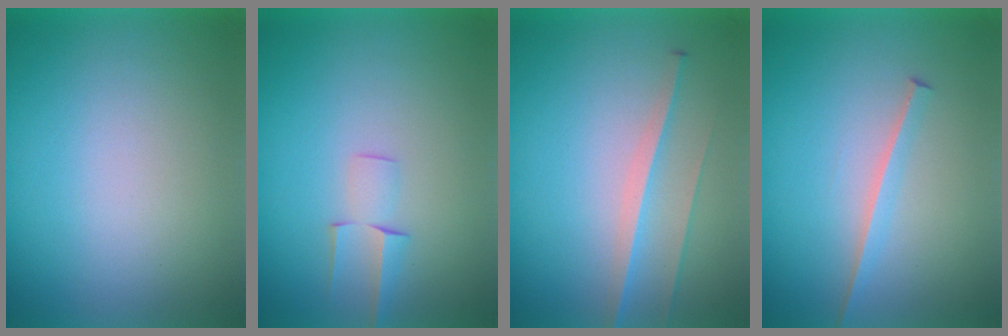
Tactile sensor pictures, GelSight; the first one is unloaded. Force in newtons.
{"total": 2.1}
{"total": 2.7}
{"total": 1.8}